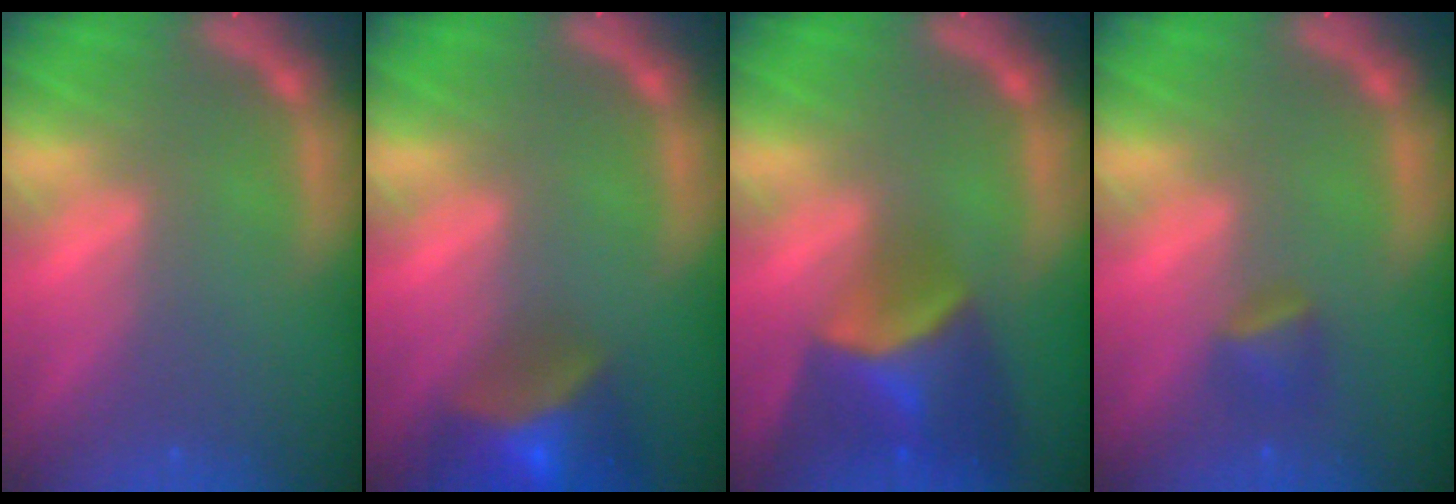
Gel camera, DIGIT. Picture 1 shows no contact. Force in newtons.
{"total": 7.5}
{"total": 7.4}
{"total": 1.9}